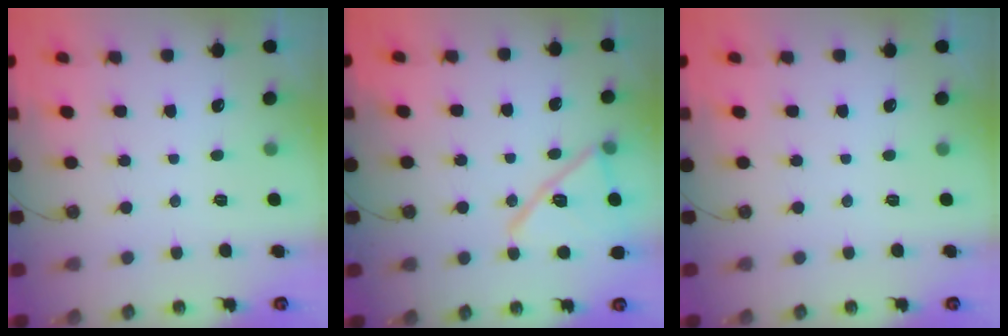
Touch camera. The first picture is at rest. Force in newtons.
{"total": 17.0, "press": 13.9, "slide": 9.9}
{"total": 0.0}